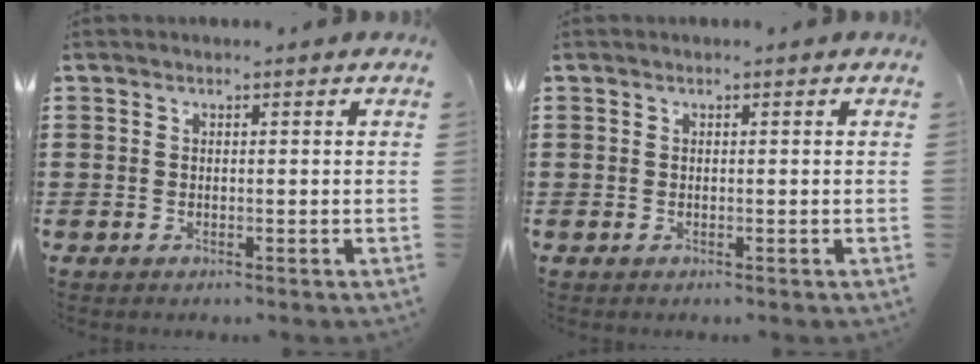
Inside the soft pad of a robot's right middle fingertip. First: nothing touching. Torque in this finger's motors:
{"motor_torque": [-0.19, 0.01, -0.07, -0.01]}